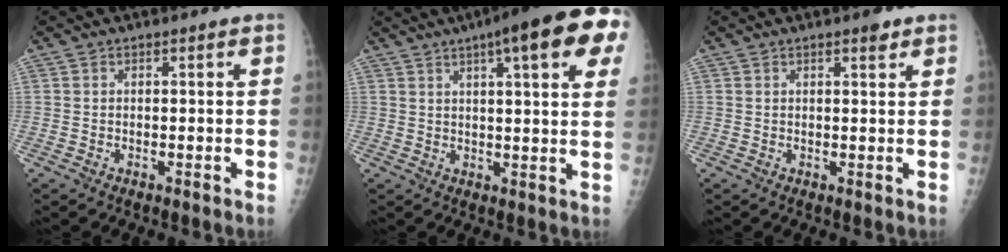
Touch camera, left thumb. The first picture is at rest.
{"total": 18.6, "force": [8.8, 3.9, 16.0], "torque": [-0.208, 0.005, 0.107]}
{"total": 2.0, "force": [1.3, 0.7, 1.4], "torque": [-0.013, -0.005, 0.016]}